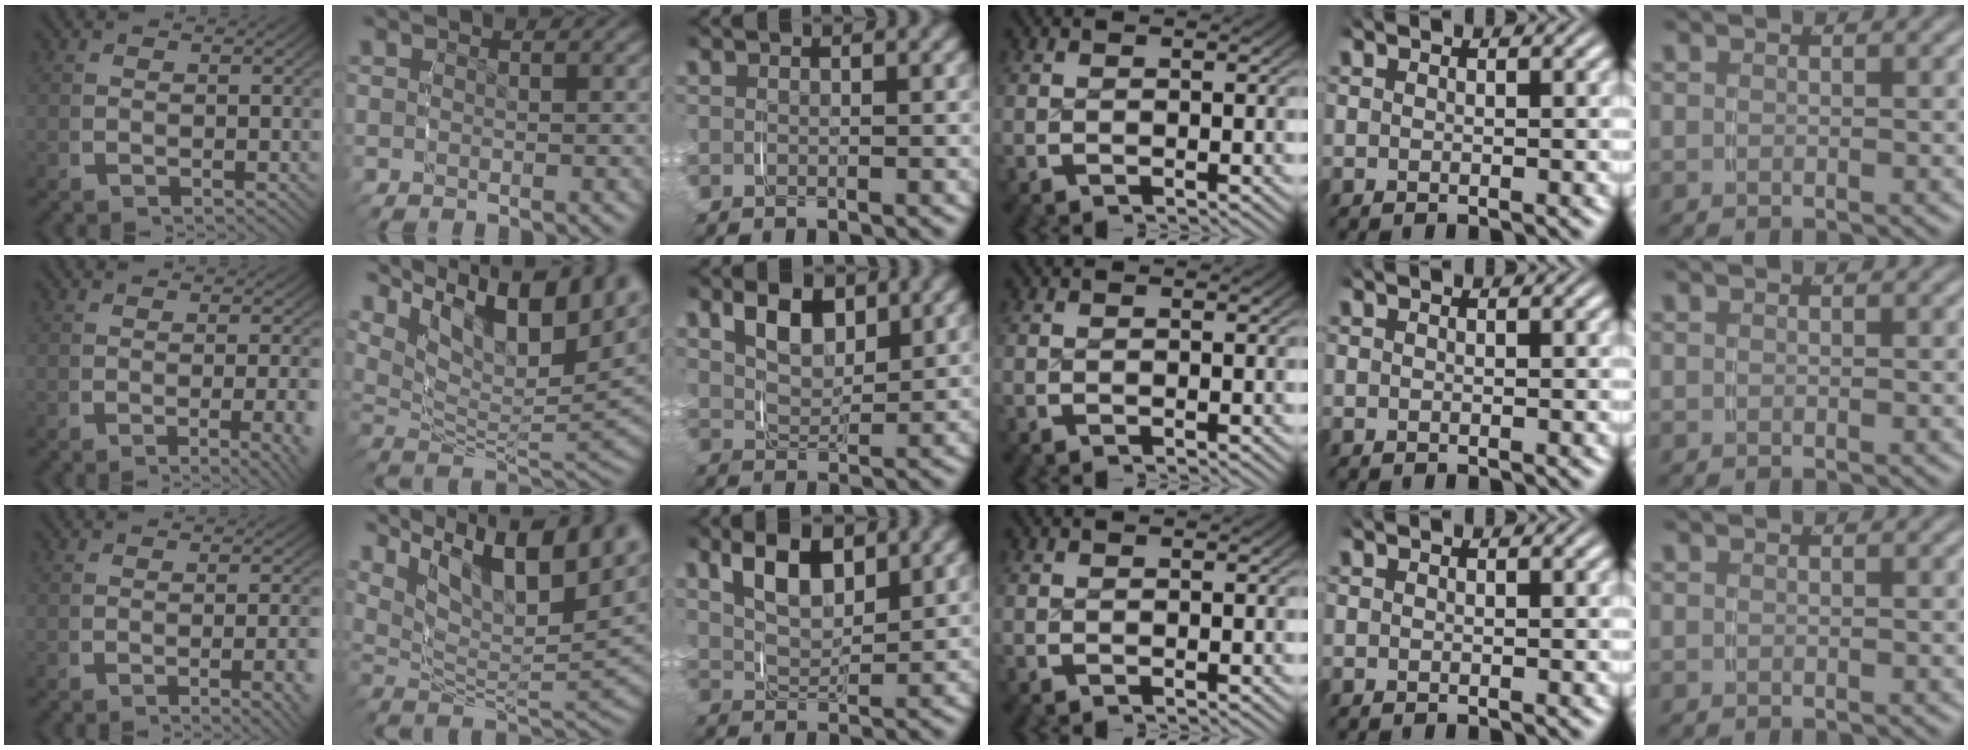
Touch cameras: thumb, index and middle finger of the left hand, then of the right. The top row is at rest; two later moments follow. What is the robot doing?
{"motion": "grasp_and_lifting", "object": "keyboard"}